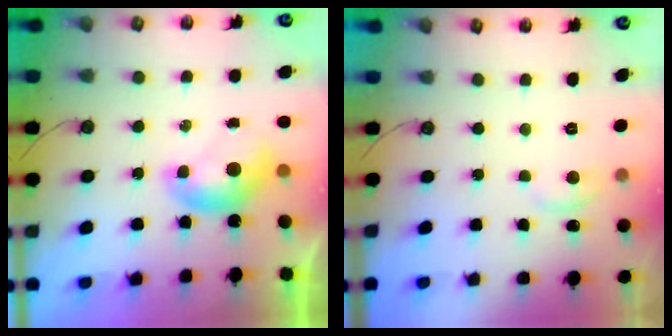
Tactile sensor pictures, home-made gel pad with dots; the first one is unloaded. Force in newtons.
{"total": 3.0, "press": 2.9, "slide": 0.4}